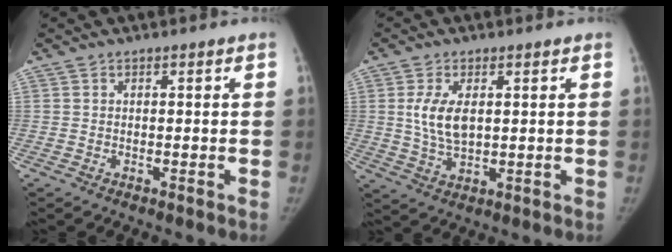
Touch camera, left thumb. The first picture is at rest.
{"total": 7.0, "force": [1.4, 3.6, 5.8], "torque": [-0.115, -0.012, 0.031]}